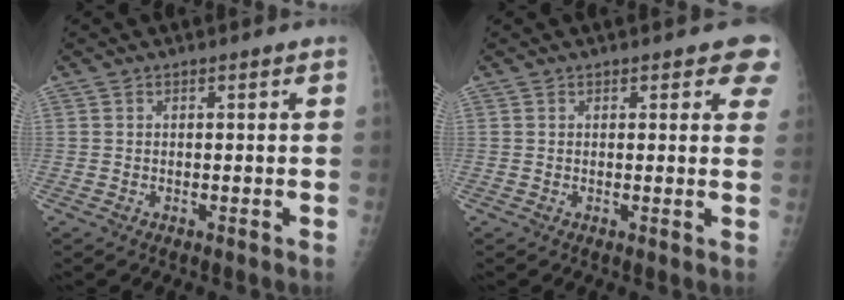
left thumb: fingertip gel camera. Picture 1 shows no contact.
{"total": 4.0, "force": [2.8, 1.9, 2.2], "torque": [0.013, -0.007, 0.020]}